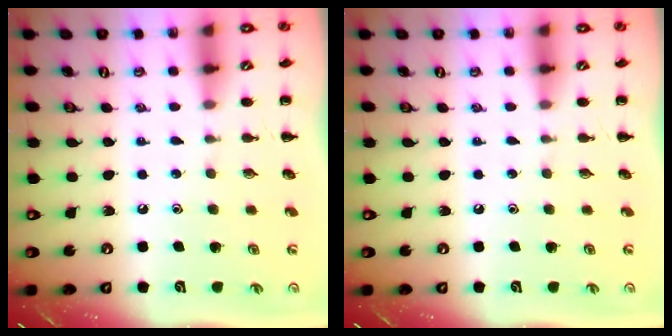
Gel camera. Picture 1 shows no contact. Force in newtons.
{"total": 0.0}